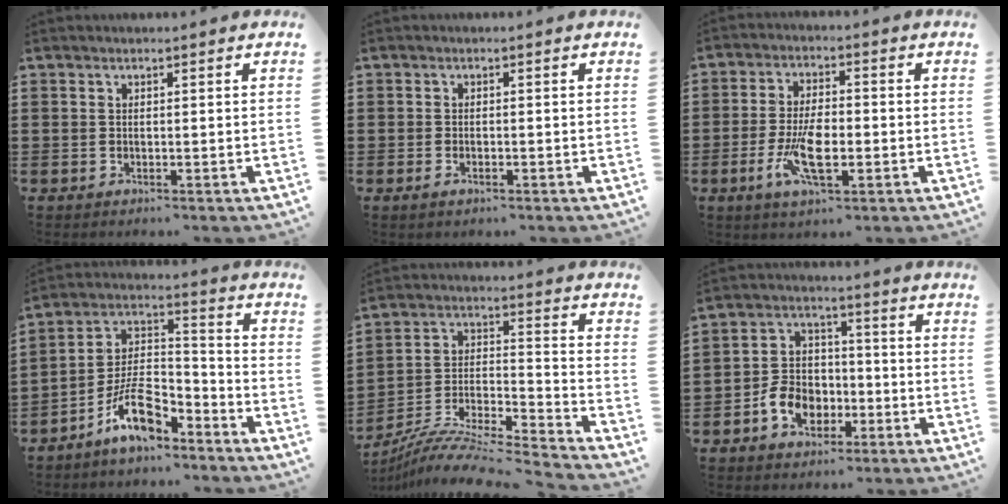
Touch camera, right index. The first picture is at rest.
{"total": 1.0, "force": [-0.5, 0.5, 0.8], "torque": [-0.016, -0.001, -0.010]}
{"total": 8.4, "force": [-2.2, 3.3, 7.4], "torque": [-0.161, -0.011, -0.043]}
{"total": 10.7, "force": [-7.6, 4.1, 6.3], "torque": [-0.126, 0.022, -0.144]}
{"total": 8.7, "force": [-8.0, 0.7, 3.4], "torque": [-0.066, 0.001, -0.163]}
{"total": 7.1, "force": [-2.9, 5.6, 3.2], "torque": [-0.083, 0.015, -0.056]}